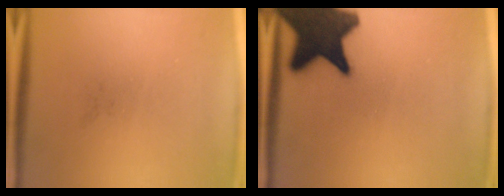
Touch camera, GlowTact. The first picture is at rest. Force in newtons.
{"total": 18.0}